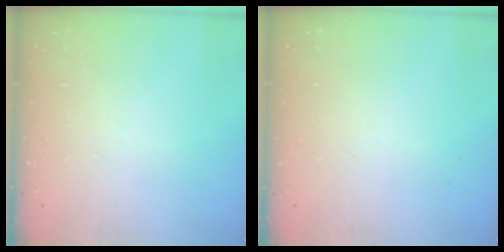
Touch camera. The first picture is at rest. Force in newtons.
{"total": 0.0}